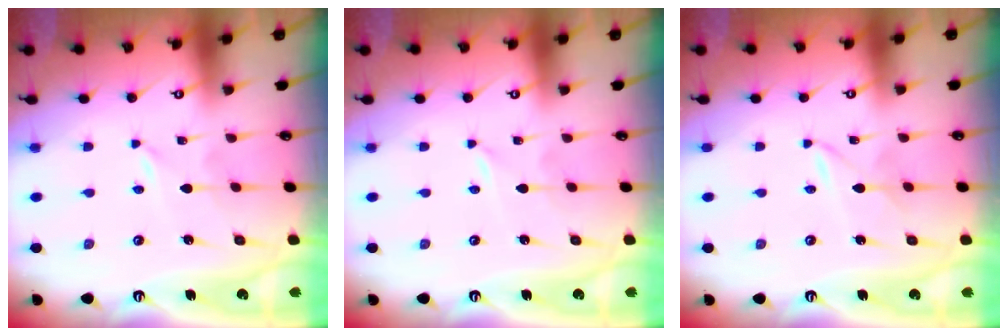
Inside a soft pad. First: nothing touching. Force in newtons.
{"total": 0.0}
{"total": 1.7, "press": 1.7, "slide": 0.0}